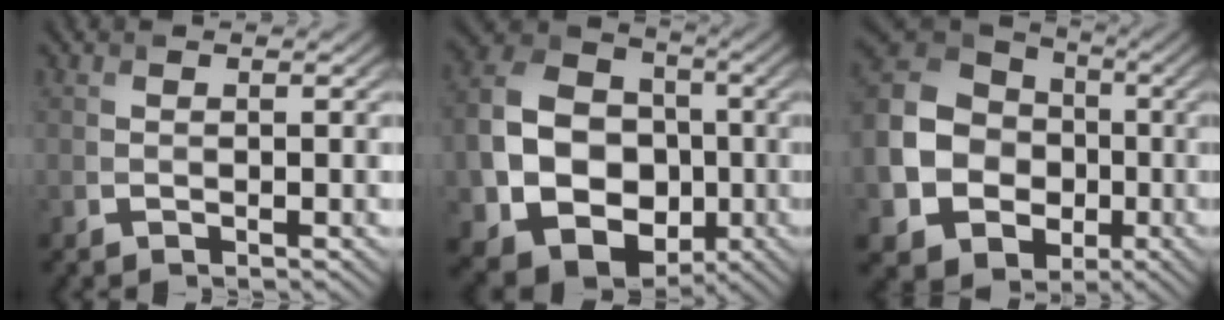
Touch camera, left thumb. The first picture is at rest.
{"total": 15.3, "force": [-3.5, 12.0, 8.8], "torque": [-0.203, -0.029, -0.068]}
{"total": 17.5, "force": [-3.1, 15.3, 8.0], "torque": [-0.251, -0.006, -0.085]}